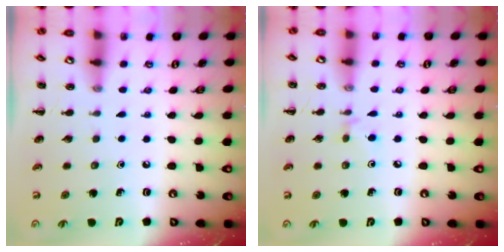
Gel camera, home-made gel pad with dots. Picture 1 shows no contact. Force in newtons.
{"total": 2.6, "press": 2.4, "slide": 1.0}